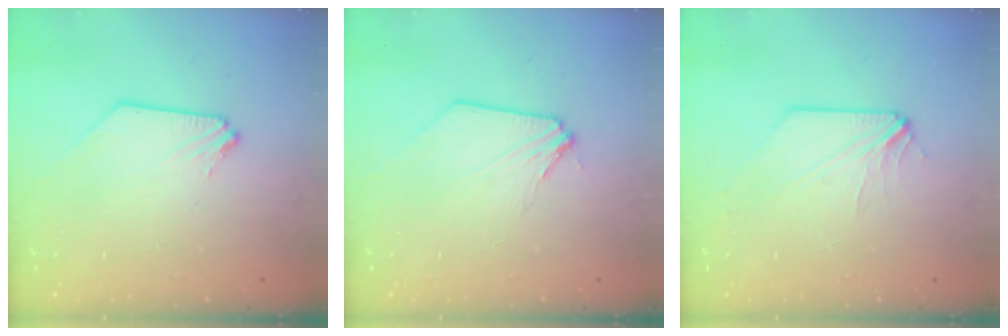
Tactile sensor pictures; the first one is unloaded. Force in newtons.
{"total": 1.5, "press": 1.4, "slide": 0.3}
{"total": 3.8, "press": 3.7, "slide": 0.8}